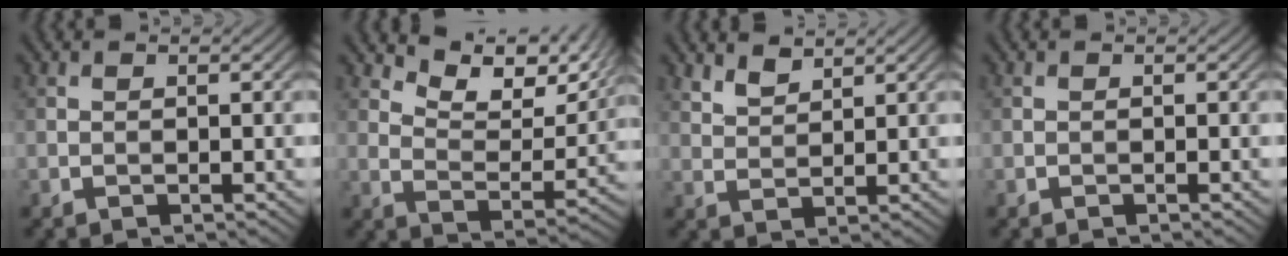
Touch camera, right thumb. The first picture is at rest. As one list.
[{"total": 11.1, "force": [8.4, 3.7, 6.2], "torque": [-0.120, -0.005, 0.141]}, {"total": 3.3, "force": [2.7, 1.0, 1.5], "torque": [-0.036, -0.001, 0.063]}, {"total": 0.0}]